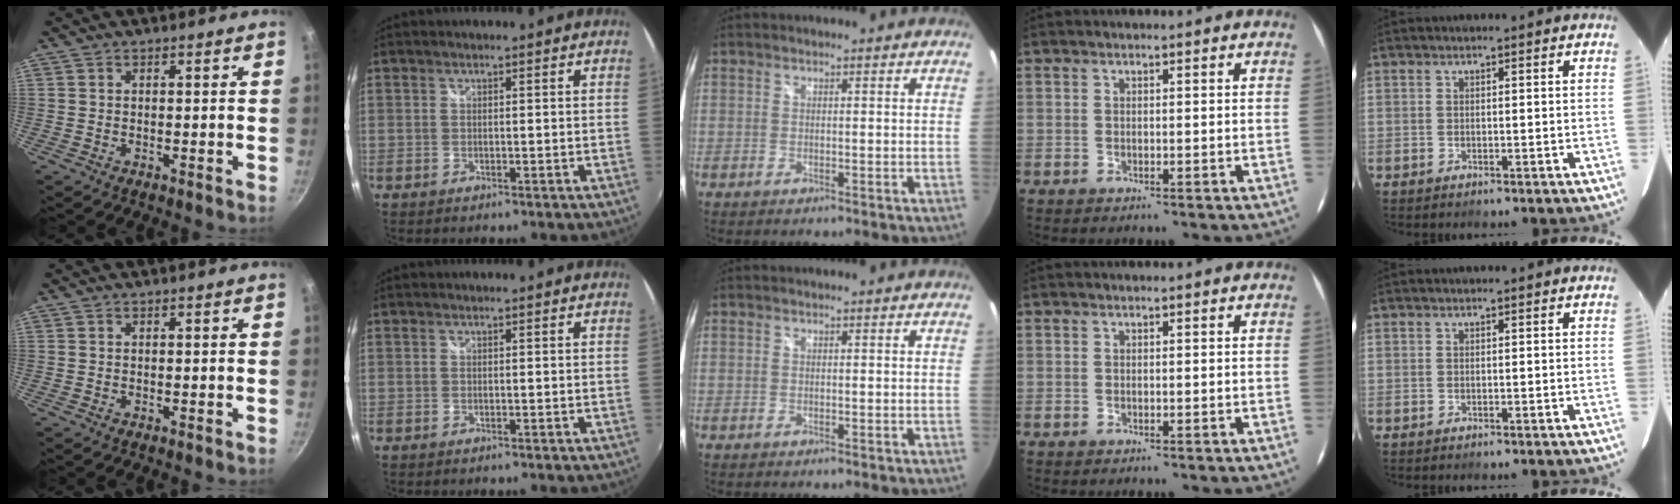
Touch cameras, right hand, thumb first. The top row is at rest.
{}